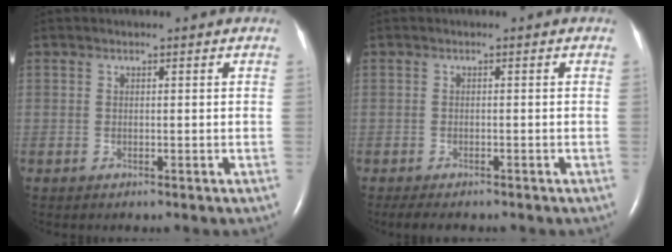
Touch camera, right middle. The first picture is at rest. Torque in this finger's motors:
{"motor_torque": [0.36, -0.20, 0.11, 0.04]}